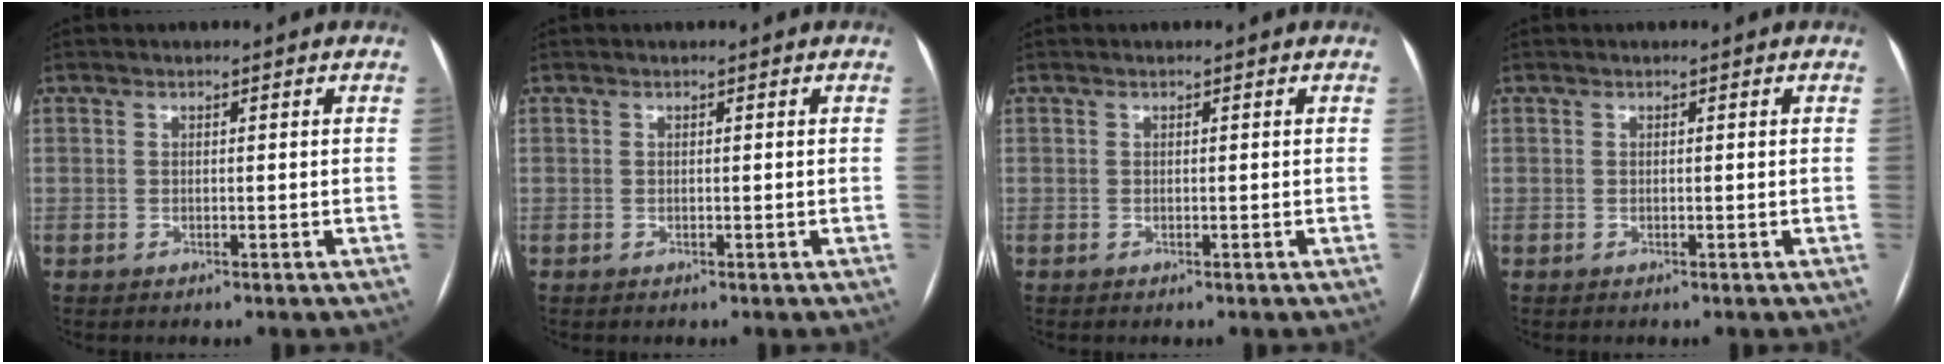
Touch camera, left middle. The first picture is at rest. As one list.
[{"total": 0.0}, {"total": 0.0}, {"total": 0.0}]